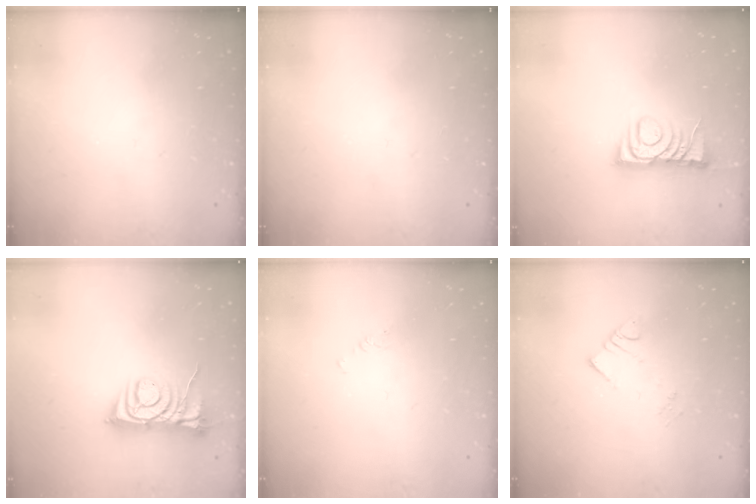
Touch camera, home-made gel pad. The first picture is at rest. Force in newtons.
{"total": 0.0}
{"total": 7.4, "press": 7.4, "slide": 0.1}
{"total": 8.0, "press": 8.0, "slide": 0.9}
{"total": 1.2, "press": 1.2, "slide": 0.2}
{"total": 3.3, "press": 3.3, "slide": 0.2}